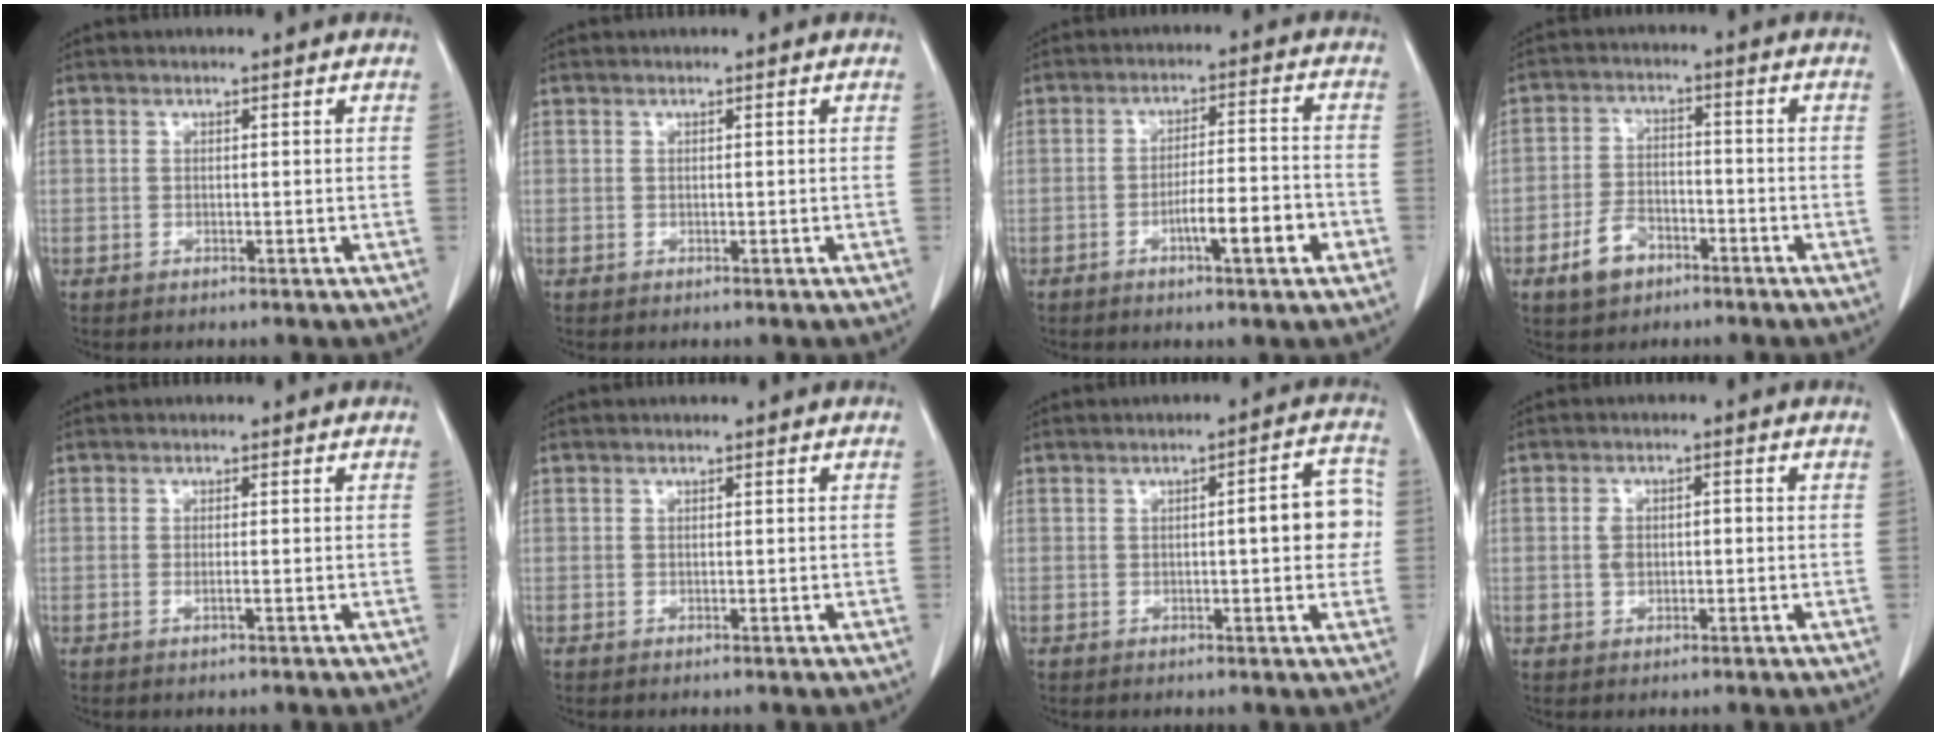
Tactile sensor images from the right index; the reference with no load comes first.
{"total": 0.0}
{"total": 7.4, "force": [-3.3, 0.7, 6.6], "torque": [-0.102, 0.008, -0.048]}
{"total": 6.2, "force": [-3.7, 3.8, 3.2], "torque": [-0.071, 0.009, -0.061]}
{"total": 0.8, "force": [-0.3, -0.1, 0.8], "torque": [-0.015, -0.001, -0.004]}
{"total": 0.0}
{"total": 6.7, "force": [0.0, 1.5, 6.6], "torque": [-0.081, 0.018, -0.003]}
{"total": 2.8, "force": [-0.3, 1.9, 2.1], "torque": [-0.042, 0.013, -0.004]}